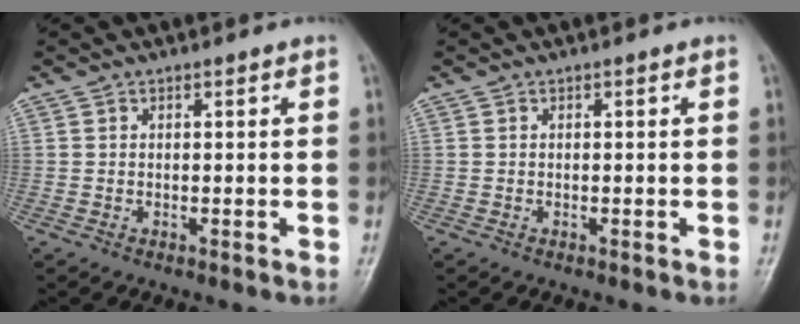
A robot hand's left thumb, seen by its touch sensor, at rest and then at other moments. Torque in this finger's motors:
{"motor_torque": [0.06, 0.04, -0.01, -0.02, 0.00]}